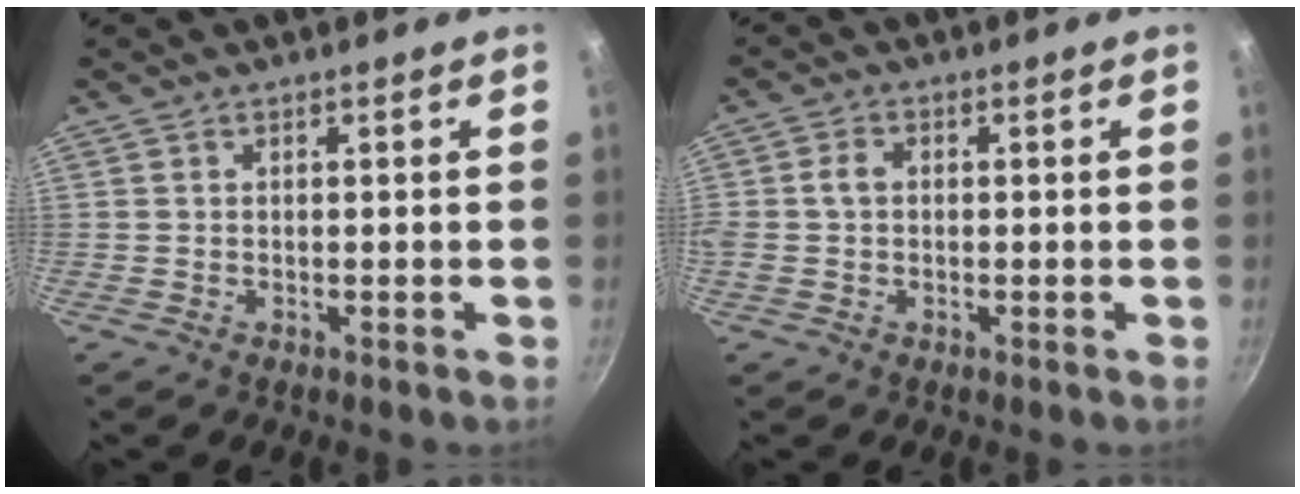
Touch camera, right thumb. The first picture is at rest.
{"total": 3.2, "force": [0.1, 2.5, 2.1], "torque": [-0.037, 0.010, -0.005]}